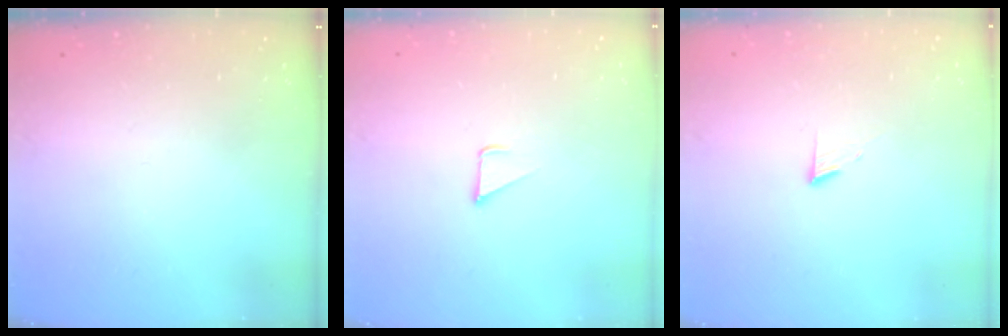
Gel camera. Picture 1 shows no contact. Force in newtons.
{"total": 2.4, "press": 2.4, "slide": 0.2}
{"total": 5.1, "press": 5.1, "slide": 0.6}